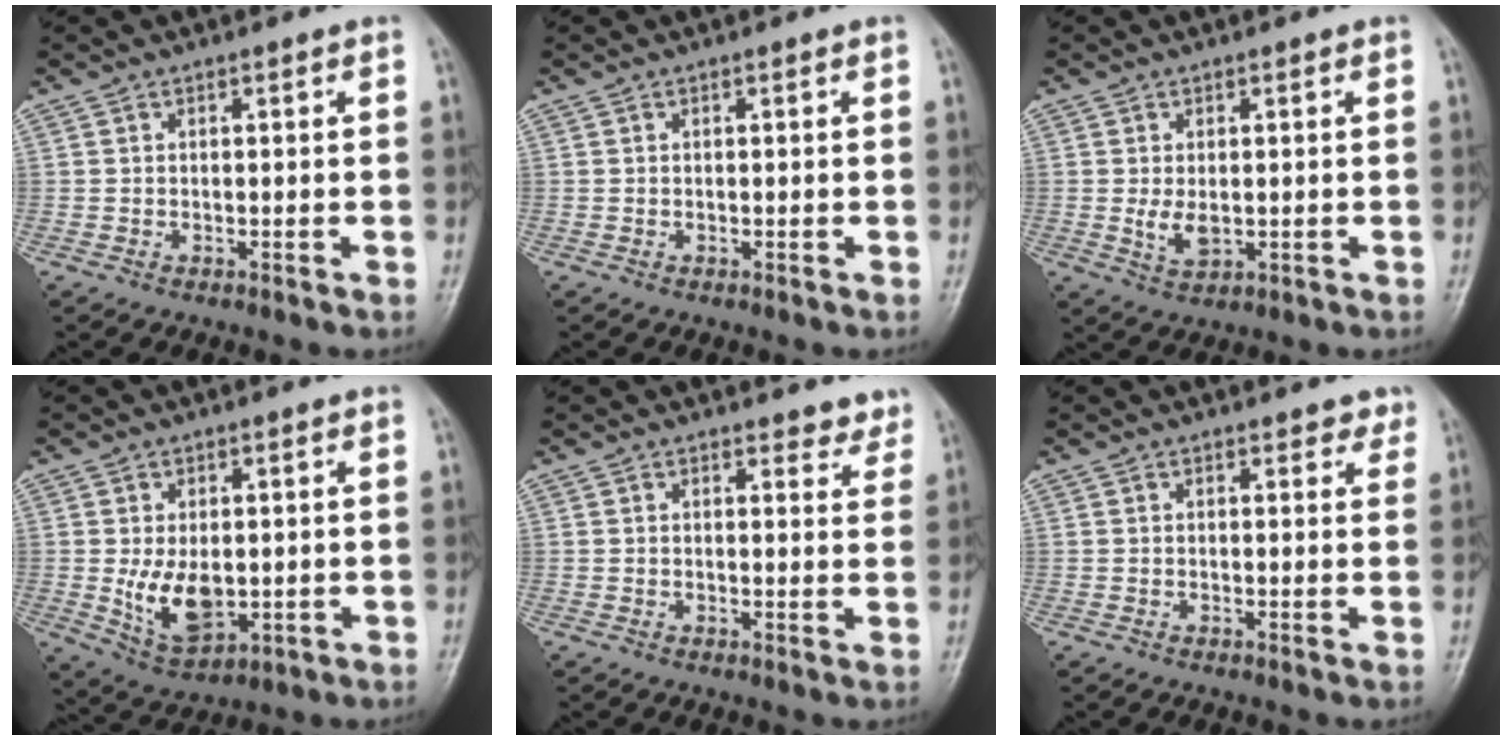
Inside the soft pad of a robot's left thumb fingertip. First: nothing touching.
{"total": 0.0}
{"total": 4.0, "force": [0.0, 2.2, 3.3], "torque": [-0.055, -0.010, 0.008]}
{"total": 8.6, "force": [-0.5, 5.2, 6.8], "torque": [-0.102, -0.015, 0.007]}
{"total": 3.4, "force": [2.9, 1.4, 0.9], "torque": [0.014, -0.017, 0.027]}
{"total": 2.2, "force": [1.6, 1.1, 1.0], "torque": [0.008, -0.005, 0.014]}